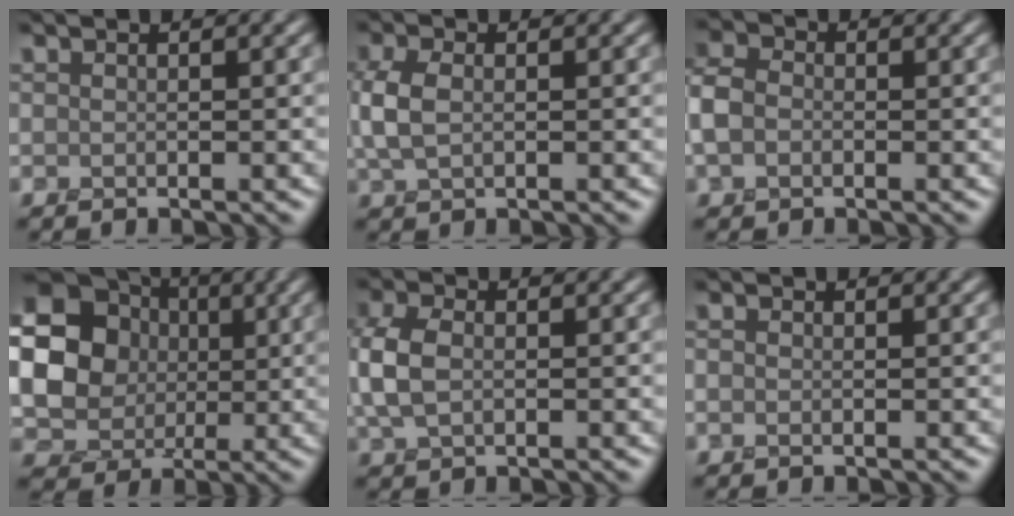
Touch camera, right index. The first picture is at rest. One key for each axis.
{"total": 2.6, "fx": 0.0, "fy": 1.5, "fz": 2.1, "tx": -0.060, "ty": 0.003, "tz": 0.001}
{"total": 3.1, "fx": -0.8, "fy": 2.4, "fz": 1.8, "tx": -0.050, "ty": 0.006, "tz": -0.020}
{"total": 20.3, "fx": 3.3, "fy": 18.7, "fz": 7.2, "tx": -0.202, "ty": 0.006, "tz": 0.029}
{"total": 3.6, "fx": -0.2, "fy": 2.3, "fz": 2.7, "tx": -0.076, "ty": 0.003, "tz": -0.006}
{"total": 0.0}